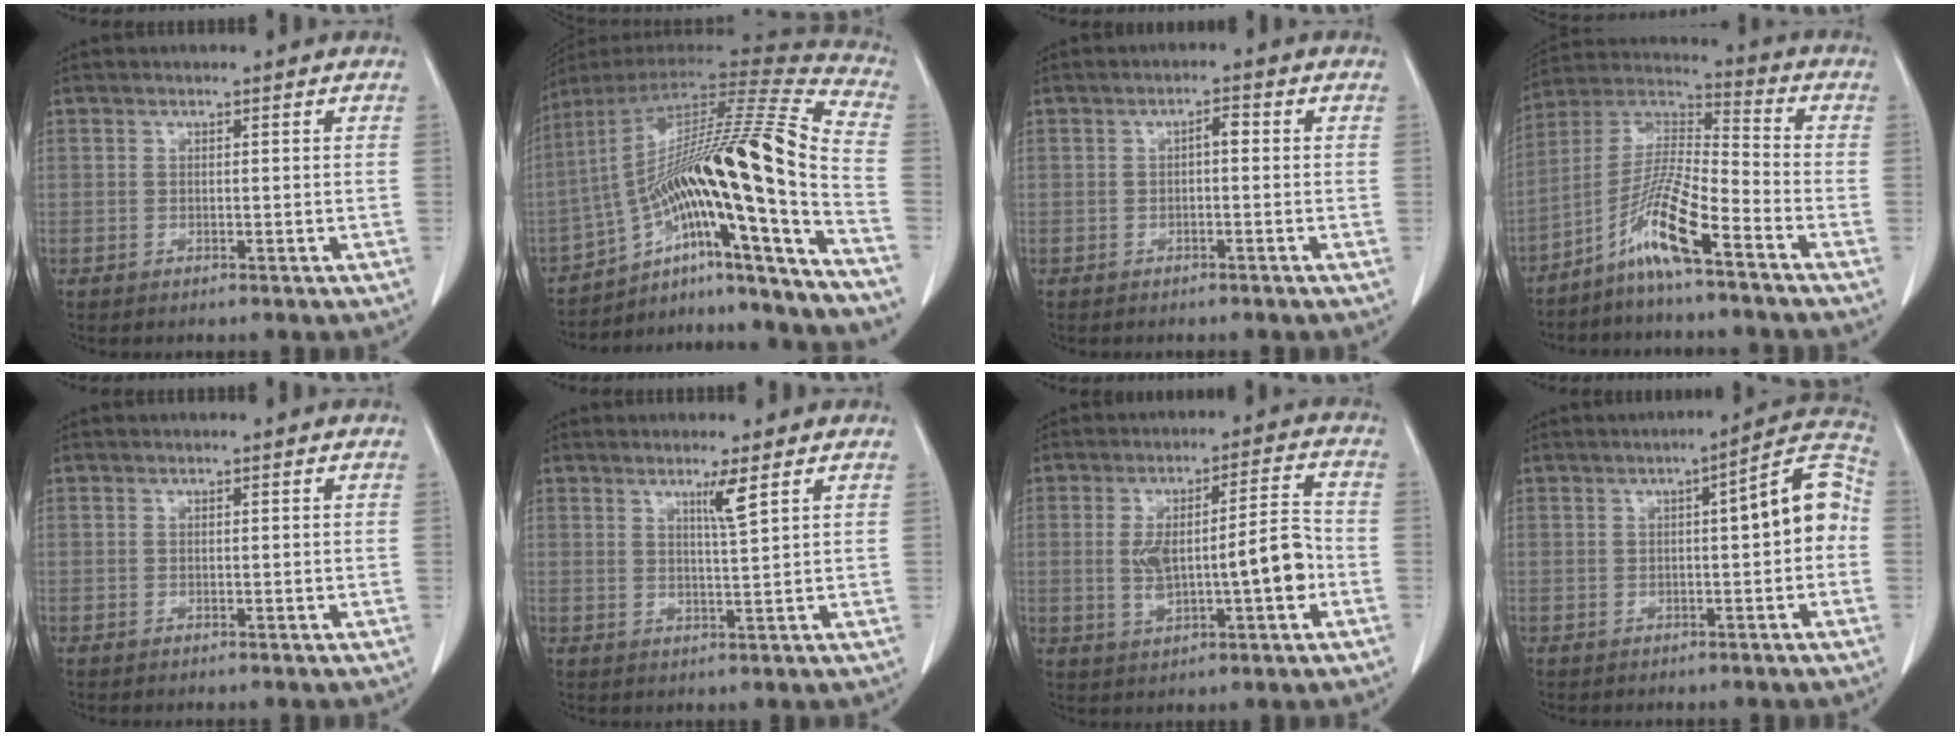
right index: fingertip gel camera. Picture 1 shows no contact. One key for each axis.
{"total": 25.7, "fx": -12.7, "fy": 0.5, "fz": 22.3, "tx": -0.332, "ty": 0.010, "tz": -0.212}
{"total": 1.8, "fx": 0.2, "fy": 0.6, "fz": 1.7, "tx": -0.023, "ty": 0.007, "tz": 0.003}
{"total": 10.4, "fx": -6.4, "fy": 0.5, "fz": 8.2, "tx": -0.166, "ty": 0.001, "tz": -0.133}
{"total": 0.0}
{"total": 3.3, "fx": 2.1, "fy": -0.6, "fz": 2.6, "tx": -0.045, "ty": -0.008, "tz": 0.038}
{"total": 10.8, "fx": -1.3, "fy": 2.4, "fz": 10.5, "tx": -0.184, "ty": 0.022, "tz": -0.011}
{"total": 8.3, "fx": 0.5, "fy": 1.4, "fz": 8.1, "tx": -0.098, "ty": 0.031, "tz": 0.001}